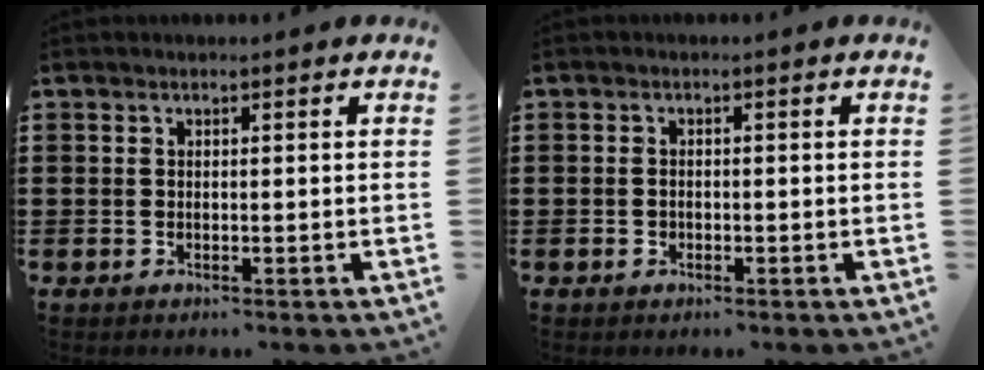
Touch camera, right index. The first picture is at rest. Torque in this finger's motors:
{"motor_torque": [1.15, 0.99, 0.03, -0.01]}